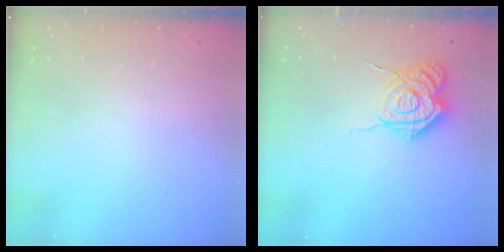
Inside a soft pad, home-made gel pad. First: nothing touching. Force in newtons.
{"total": 13.8, "press": 13.8, "slide": 1.2}